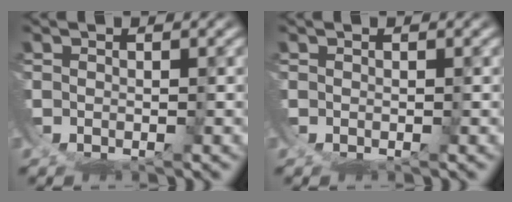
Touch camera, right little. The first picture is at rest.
{"total": 0.0}